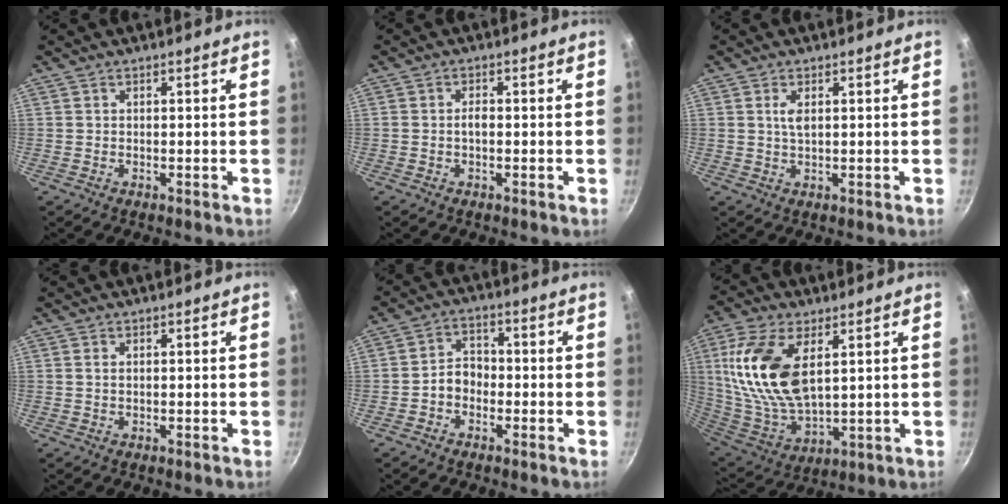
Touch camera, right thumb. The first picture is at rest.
{"total": 1.7, "force": [-0.3, 0.9, 1.4], "torque": [-0.021, 0.009, -0.007]}
{"total": 2.4, "force": [0.7, 1.0, 2.1], "torque": [-0.039, -0.002, 0.014]}
{"total": 0.8, "force": [0.2, 0.4, 0.7], "torque": [-0.013, 0.000, 0.003]}
{"total": 4.7, "force": [-1.6, 3.6, 2.5], "torque": [-0.017, 0.028, -0.036]}
{"total": 18.7, "force": [5.3, 9.7, 15.1], "torque": [-0.299, -0.022, 0.111]}